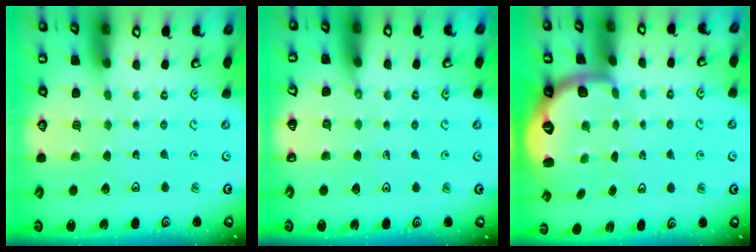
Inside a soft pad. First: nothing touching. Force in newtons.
{"total": 2.5, "press": 2.5, "slide": 0.4}
{"total": 2.5, "press": 2.0, "slide": 1.5}